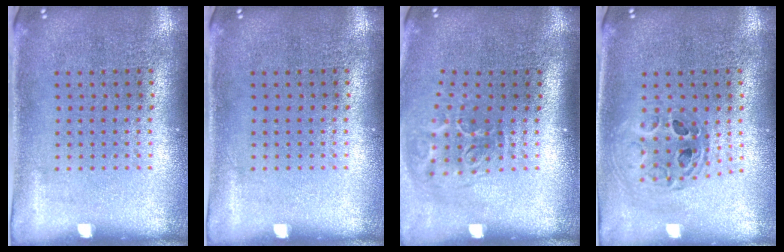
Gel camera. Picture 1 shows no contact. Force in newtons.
{"total": 0.0}
{"total": 2.1, "press": 1.3, "slide": 1.6}
{"total": 0.7, "press": 0.7, "slide": 0.1}